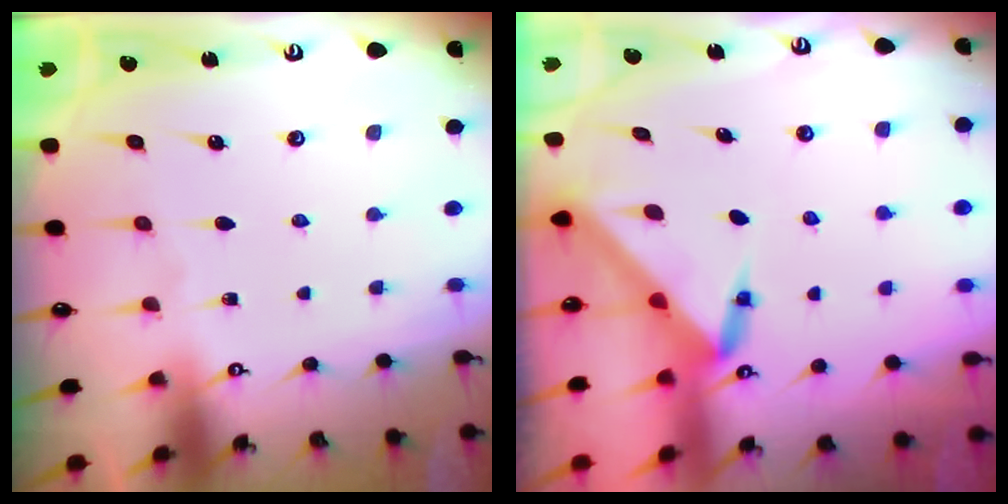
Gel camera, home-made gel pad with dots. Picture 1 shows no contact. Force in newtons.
{"total": 3.2, "press": 3.2, "slide": 0.1}